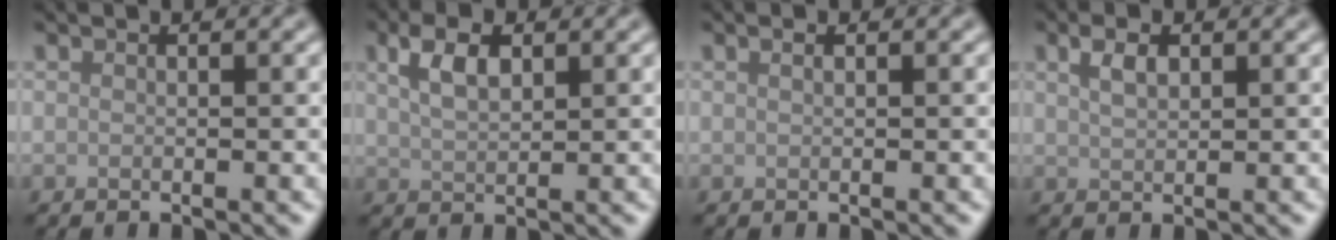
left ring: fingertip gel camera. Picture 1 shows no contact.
{"total": 3.5, "force": [1.4, 1.7, 2.7], "torque": [-0.058, 0.008, 0.028]}
{"total": 0.8, "force": [0.4, 0.3, 0.6], "torque": [-0.011, -0.002, 0.005]}
{"total": 2.1, "force": [0.9, 1.1, 1.6], "torque": [-0.036, 0.004, 0.020]}